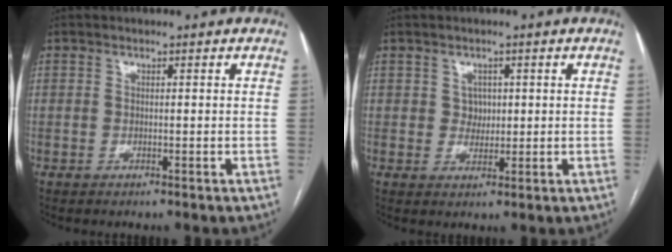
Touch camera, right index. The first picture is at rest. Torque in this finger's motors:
{"motor_torque": [0.19, 0.17, 0.01, -0.01]}